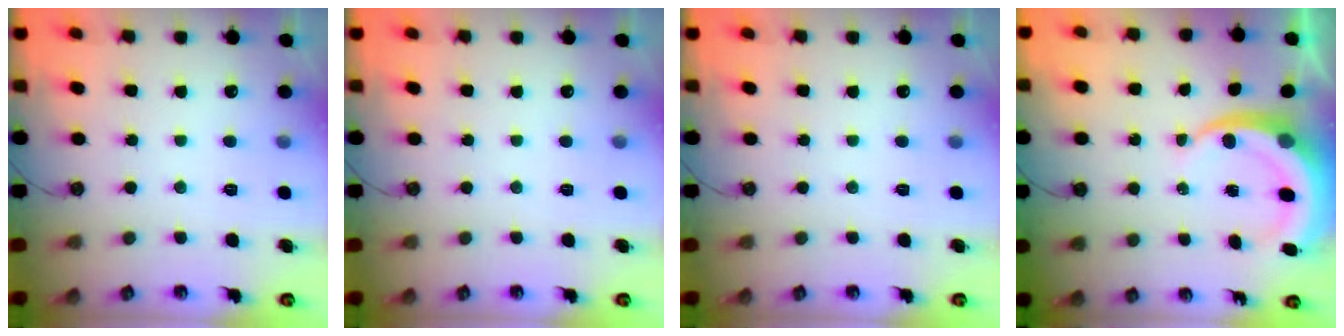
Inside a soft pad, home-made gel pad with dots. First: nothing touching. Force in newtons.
{"total": 0.0}
{"total": 0.0}
{"total": 7.7, "press": 7.7, "slide": 0.9}